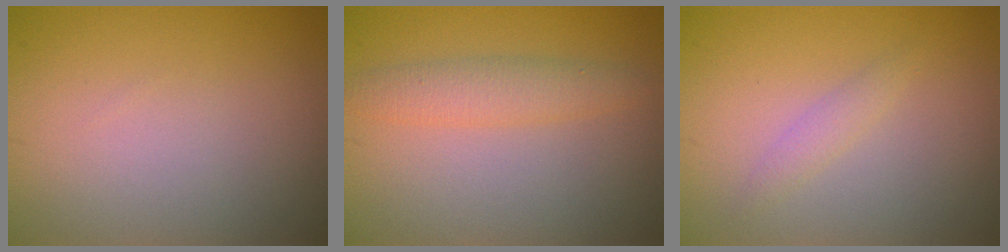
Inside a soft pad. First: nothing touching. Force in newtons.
{"total": 2.5, "press": 2.5, "slide": 0.2}
{"total": 1.2, "press": 1.2, "slide": 0.1}